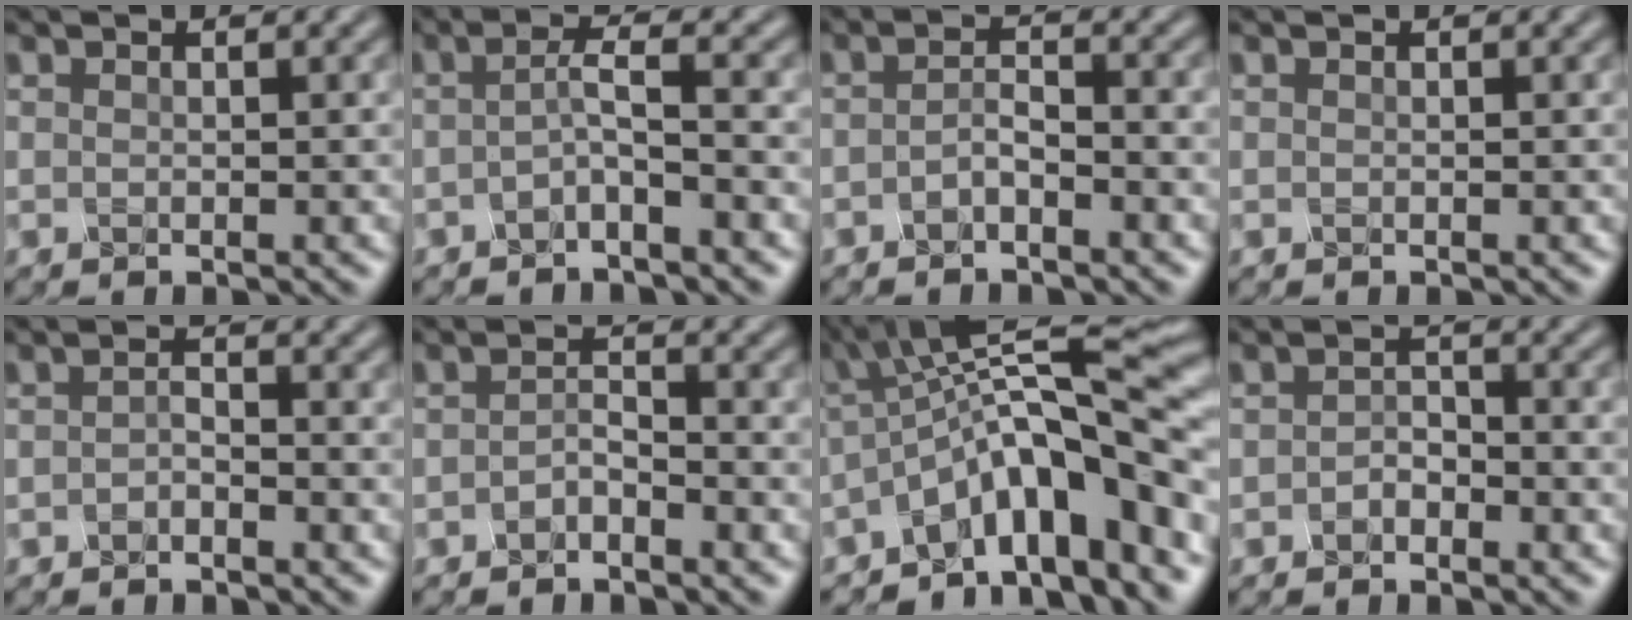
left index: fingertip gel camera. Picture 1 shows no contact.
{"total": 2.3, "force": [-1.4, 0.1, 1.8], "torque": [-0.039, 0.003, -0.032]}
{"total": 1.9, "force": [-1.7, 0.4, 0.9], "torque": [-0.020, 0.005, -0.037]}
{"total": 0.0}
{"total": 1.5, "force": [-1.3, 0.4, 0.6], "torque": [-0.013, 0.001, -0.029]}
{"total": 1.8, "force": [-1.7, 0.4, 0.6], "torque": [-0.014, 0.004, -0.037]}
{"total": 10.9, "force": [-3.3, 3.1, 9.9], "torque": [-0.127, 0.018, -0.073]}
{"total": 1.9, "force": [-1.5, 1.0, 0.7], "torque": [-0.013, 0.002, -0.033]}